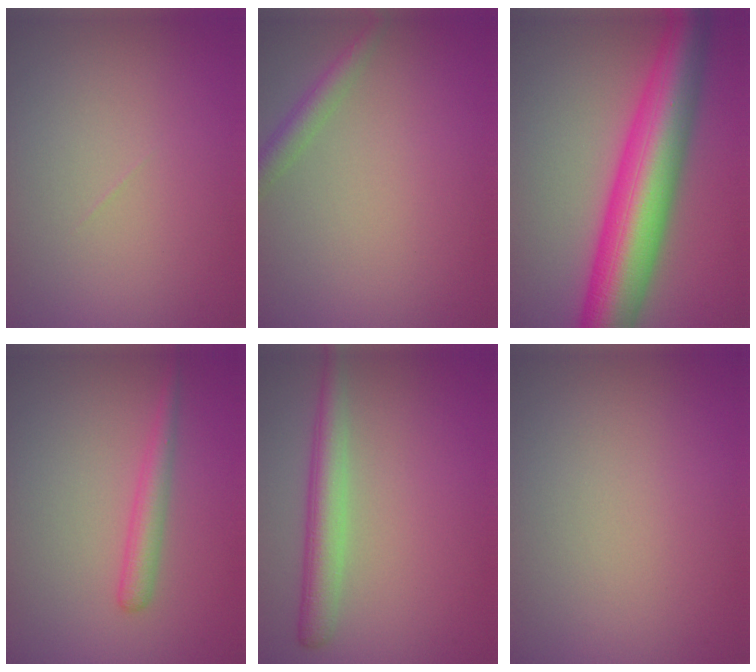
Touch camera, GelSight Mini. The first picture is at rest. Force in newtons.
{"total": 2.0, "press": 2.0, "slide": 0.1}
{"total": 11.3, "press": 11.3, "slide": 0.1}
{"total": 2.0, "press": 2.0, "slide": 0.1}
{"total": 3.3, "press": 3.3, "slide": 0.1}
{"total": 0.0}